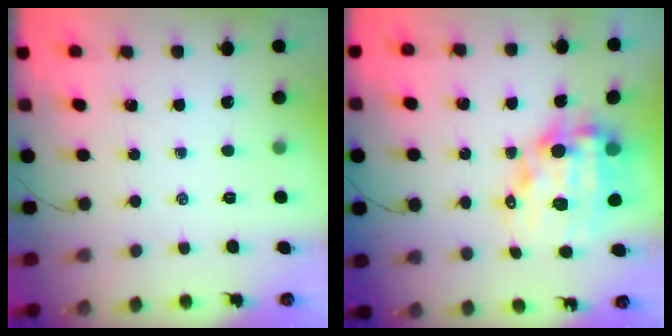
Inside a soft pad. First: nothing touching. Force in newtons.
{"total": 14.8, "press": 14.4, "slide": 3.5}